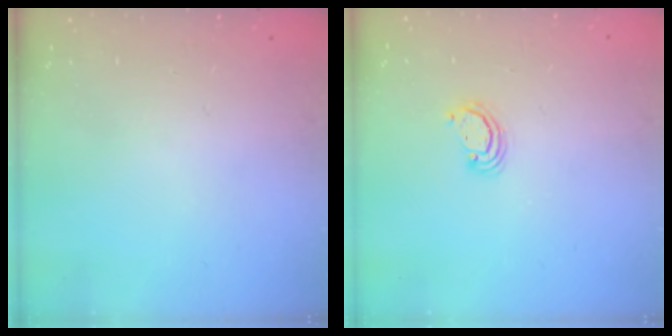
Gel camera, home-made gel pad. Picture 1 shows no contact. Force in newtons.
{"total": 2.3, "press": 2.3, "slide": 0.3}